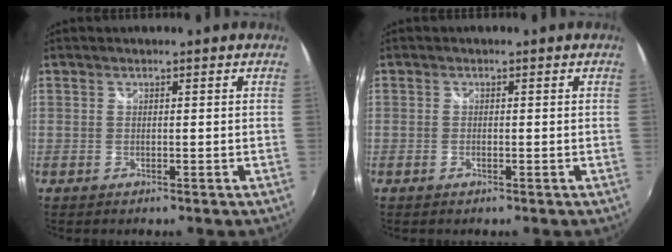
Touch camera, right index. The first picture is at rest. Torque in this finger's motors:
{"motor_torque": [-0.22, 0.11, -0.03, 0.00]}